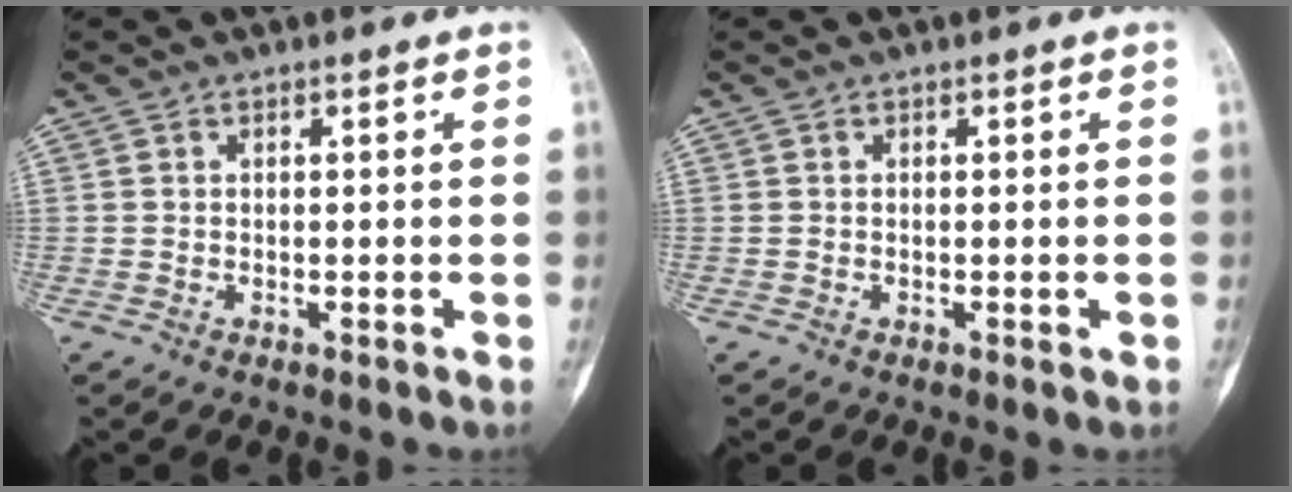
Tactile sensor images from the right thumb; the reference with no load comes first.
{"total": 0.7, "force": [-0.2, 0.2, 0.6], "torque": [-0.007, -0.001, -0.003]}